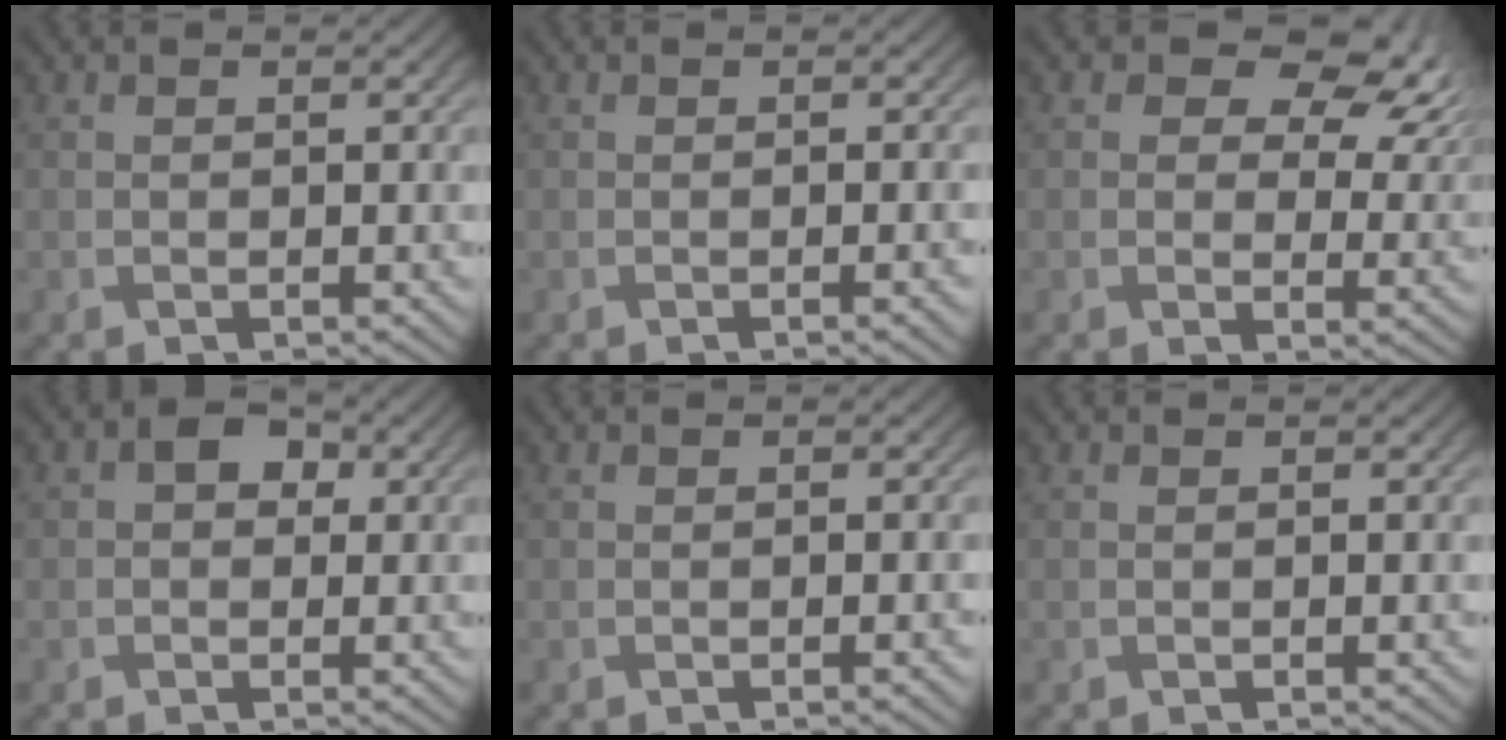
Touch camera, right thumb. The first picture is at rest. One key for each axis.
{"total": 1.4, "fx": -0.4, "fy": 0.2, "fz": 1.3, "tx": -0.015, "ty": 0.001, "tz": -0.008}
{"total": 9.7, "fx": 4.9, "fy": 6.0, "fz": 5.9, "tx": -0.080, "ty": 0.002, "tz": 0.073}
{"total": 3.0, "fx": 0.5, "fy": 2.4, "fz": 1.7, "tx": -0.023, "ty": 0.005, "tz": -0.001}
{"total": 0.6, "fx": -0.2, "fy": 0.1, "fz": 0.6, "tx": -0.007, "ty": 0.001, "tz": -0.004}
{"total": 0.0}